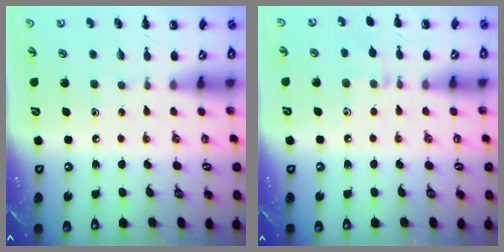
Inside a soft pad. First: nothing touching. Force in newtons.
{"total": 6.5, "press": 6.2, "slide": 2.2}